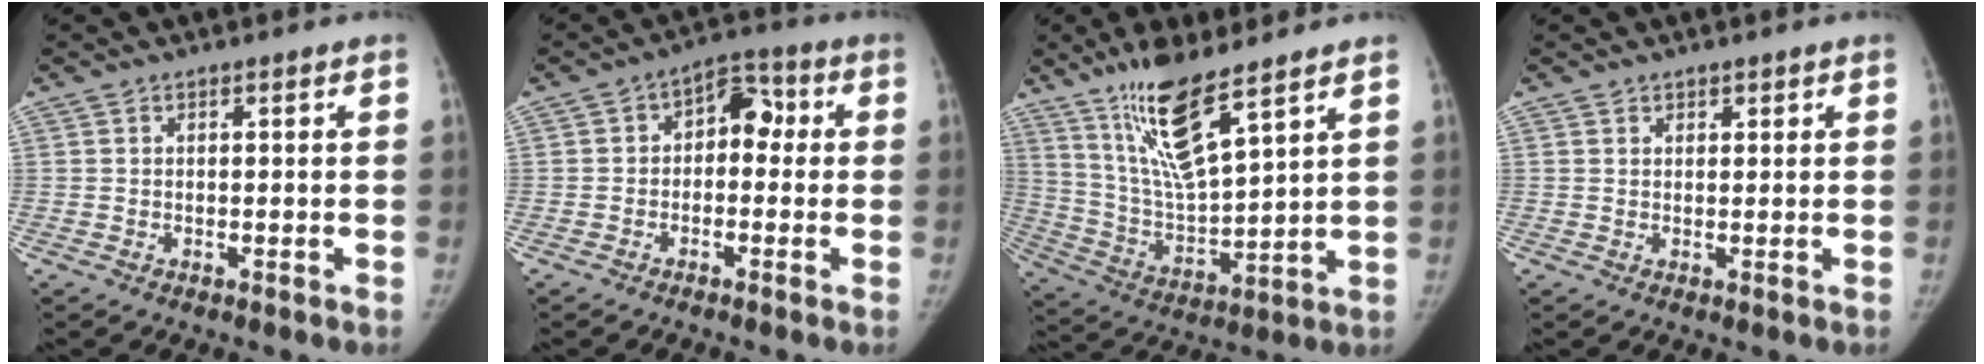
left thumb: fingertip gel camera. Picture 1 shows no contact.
{"total": 5.9, "force": [0.2, 4.4, 4.0], "torque": [-0.022, 0.022, -0.010]}
{"total": 14.9, "force": [9.9, 2.9, 10.8], "torque": [-0.193, -0.061, 0.204]}
{"total": 1.4, "force": [1.0, 1.0, 0.0], "torque": [0.022, -0.004, 0.008]}